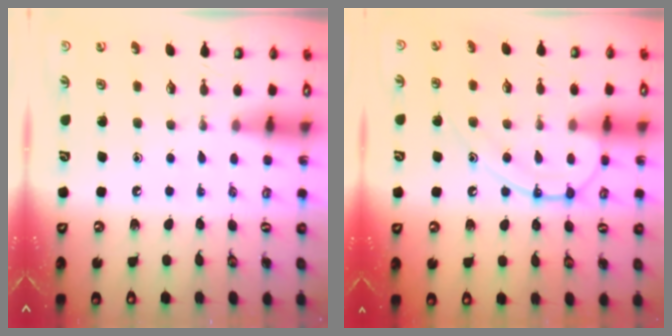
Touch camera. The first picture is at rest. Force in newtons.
{"total": 11.8, "press": 11.8, "slide": 1.3}